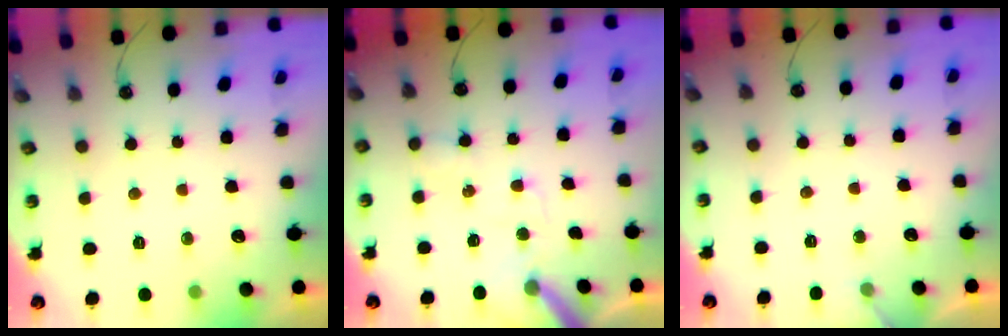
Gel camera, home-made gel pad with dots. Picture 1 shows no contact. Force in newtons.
{"total": 11.1, "press": 11.0, "slide": 1.5}
{"total": 3.4, "press": 3.4, "slide": 0.2}